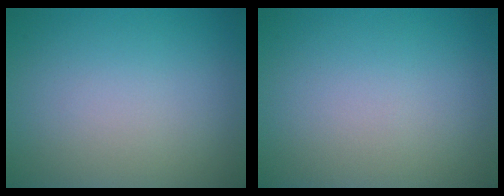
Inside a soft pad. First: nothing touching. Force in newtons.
{"total": 0.0}